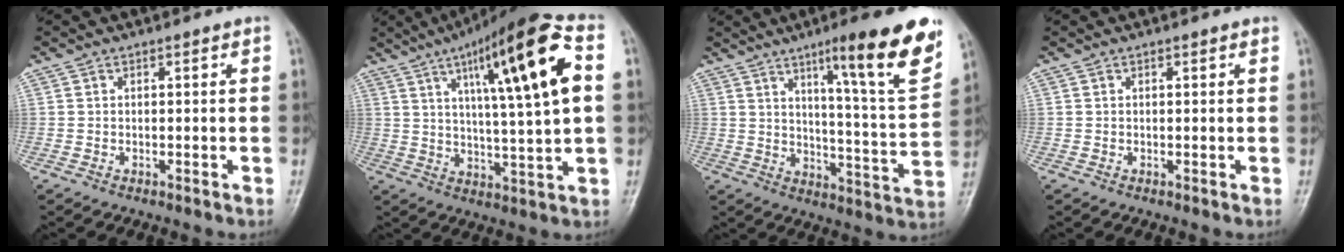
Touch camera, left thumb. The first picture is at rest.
{"total": 20.9, "force": [6.8, 3.5, 19.5], "torque": [-0.295, 0.007, 0.101]}
{"total": 18.7, "force": [10.8, 1.9, 15.2], "torque": [-0.188, -0.057, 0.158]}
{"total": 0.0}